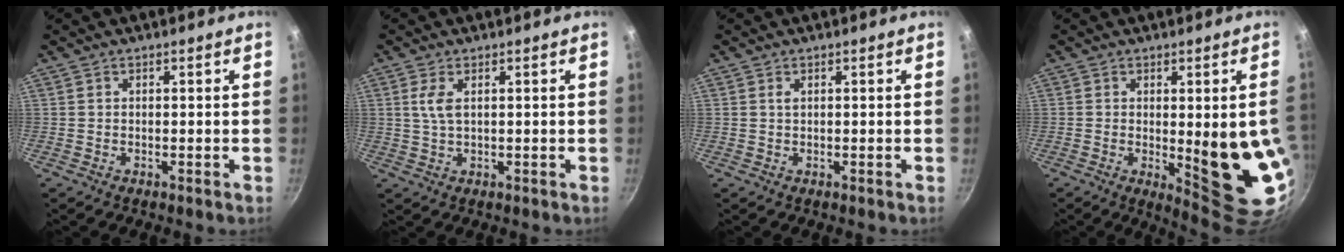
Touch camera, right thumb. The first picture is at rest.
{"total": 3.5, "force": [1.0, 1.5, 3.0], "torque": [-0.064, -0.003, 0.021]}
{"total": 0.7, "force": [0.3, 0.3, 0.6], "torque": [-0.010, 0.001, 0.007]}
{"total": 15.0, "force": [-1.2, 4.4, 14.3], "torque": [-0.159, -0.021, -0.002]}